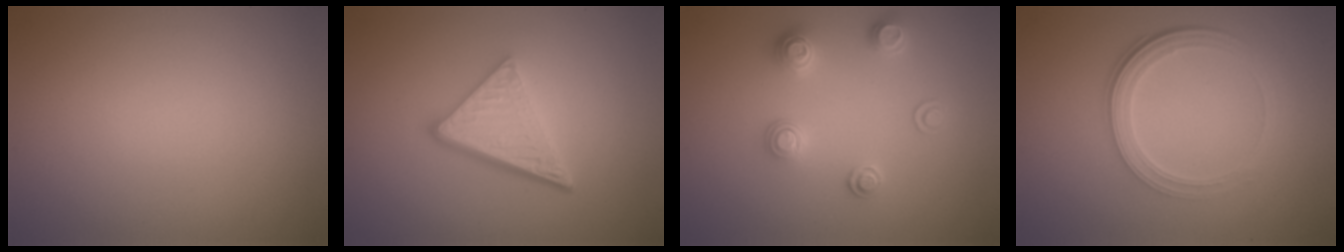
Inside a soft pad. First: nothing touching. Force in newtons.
{"total": 5.0, "press": 3.5, "slide": 3.6}
{"total": 2.6, "press": 2.6, "slide": 0.5}
{"total": 4.2, "press": 2.9, "slide": 3.0}